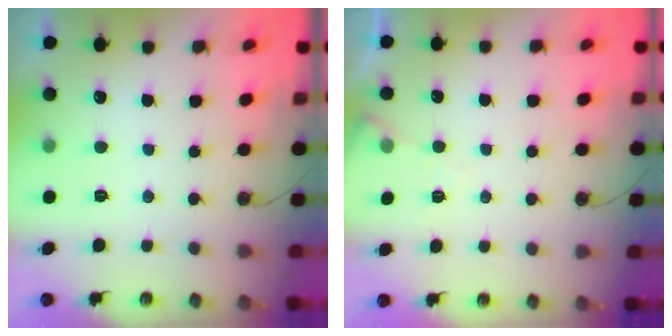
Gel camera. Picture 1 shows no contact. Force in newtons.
{"total": 5.4, "press": 5.3, "slide": 0.7}